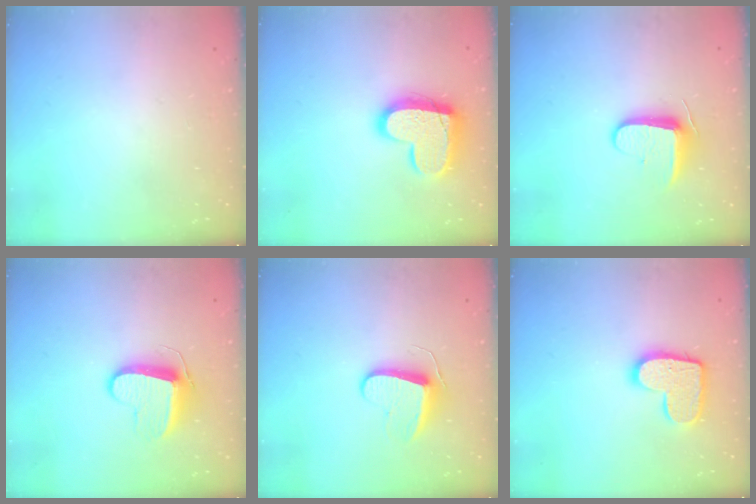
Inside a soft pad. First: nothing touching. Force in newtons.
{"total": 15.7, "press": 15.6, "slide": 1.1}
{"total": 8.9, "press": 8.9, "slide": 0.9}
{"total": 9.5, "press": 9.5, "slide": 0.4}
{"total": 9.3, "press": 9.3, "slide": 0.6}
{"total": 13.5, "press": 13.5, "slide": 0.8}